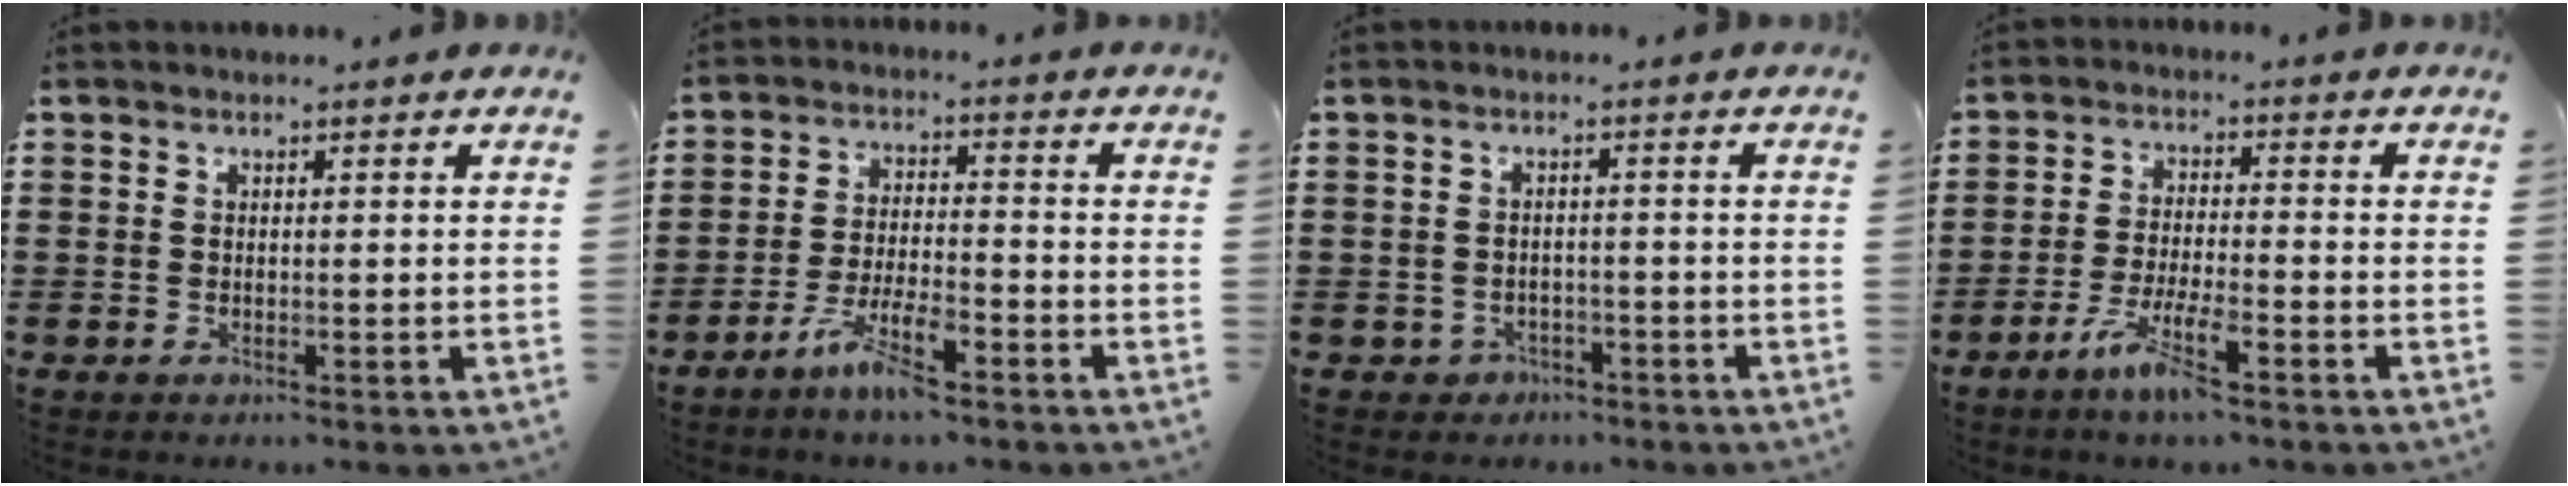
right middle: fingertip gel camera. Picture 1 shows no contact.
{"total": 6.5, "force": [-4.5, 1.3, 4.5], "torque": [-0.093, -0.001, -0.085]}
{"total": 1.9, "force": [-1.6, 1.0, 0.0], "torque": [-0.009, 0.001, -0.037]}
{"total": 6.2, "force": [-4.1, 0.8, 4.7], "torque": [-0.094, -0.008, -0.074]}